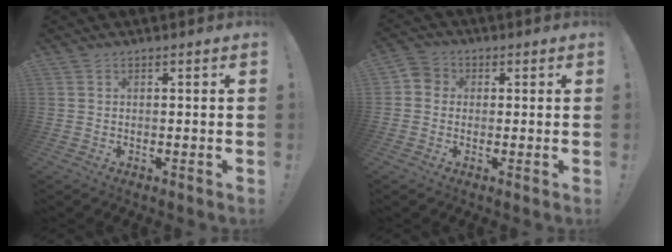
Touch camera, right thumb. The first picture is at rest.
{"total": 4.2, "force": [-0.4, 3.8, 1.8], "torque": [-0.035, 0.011, -0.007]}